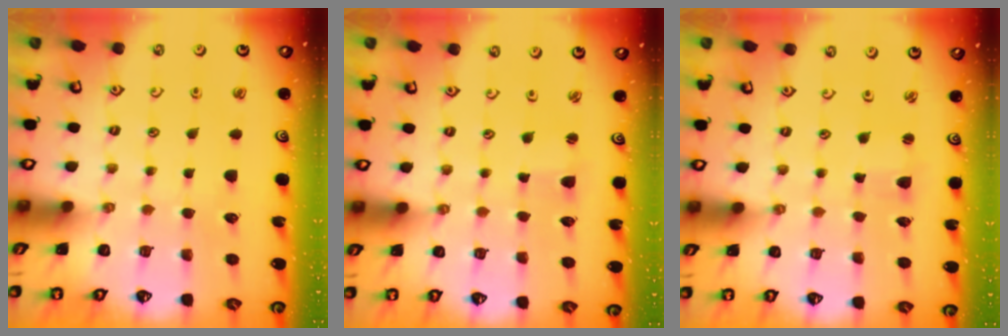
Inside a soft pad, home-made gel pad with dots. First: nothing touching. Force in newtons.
{"total": 1.6, "press": 1.6, "slide": 0.3}
{"total": 1.5, "press": 1.4, "slide": 0.2}